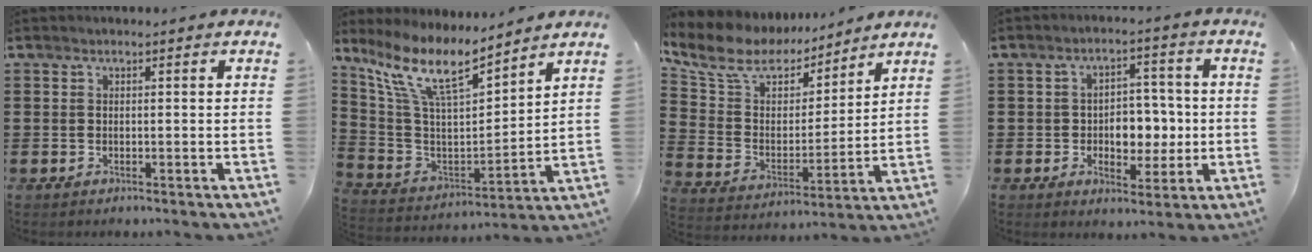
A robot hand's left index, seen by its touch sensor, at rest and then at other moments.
{"total": 11.3, "force": [8.4, 2.5, 7.1], "torque": [-0.167, -0.039, 0.146]}
{"total": 10.1, "force": [8.5, 4.3, 3.4], "torque": [-0.112, -0.042, 0.151]}
{"total": 5.9, "force": [-0.5, 4.5, 3.8], "torque": [-0.058, 0.004, -0.015]}